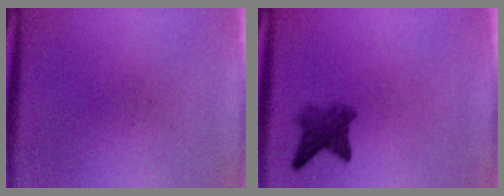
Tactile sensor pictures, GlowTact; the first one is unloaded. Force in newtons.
{"total": 3.7}